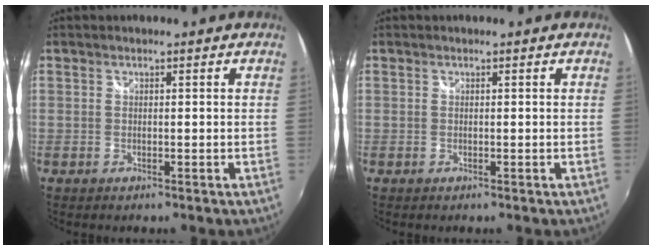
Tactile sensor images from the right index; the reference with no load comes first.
{"total": 0.0}